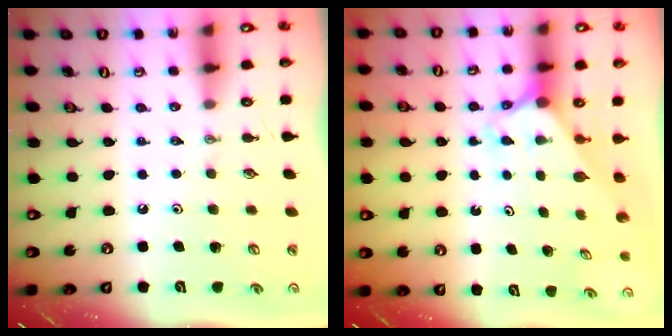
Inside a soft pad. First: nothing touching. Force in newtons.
{"total": 2.4, "press": 2.4, "slide": 0.2}